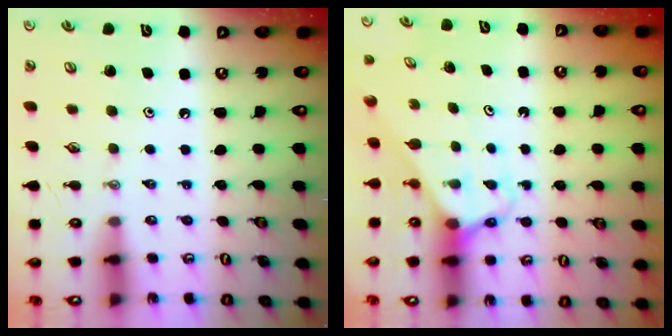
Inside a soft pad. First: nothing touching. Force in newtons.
{"total": 3.0, "press": 3.0, "slide": 0.2}